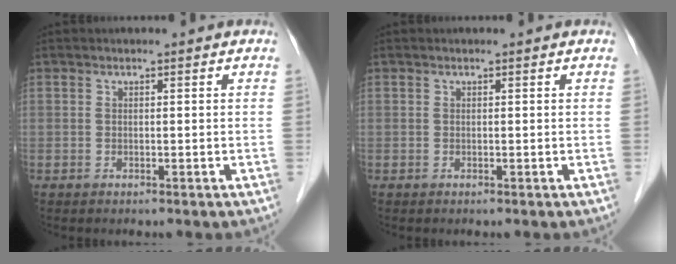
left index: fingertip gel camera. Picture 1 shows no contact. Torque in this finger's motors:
{"motor_torque": [-0.04, 0.05, 0.00, 0.00]}